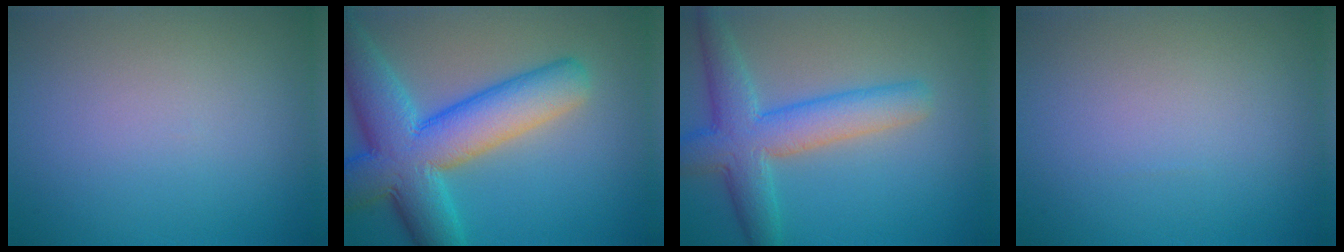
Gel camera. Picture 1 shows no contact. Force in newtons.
{"total": 11.0, "press": 11.0, "slide": 0.1}
{"total": 6.4, "press": 6.4, "slide": 0.3}
{"total": 0.0}